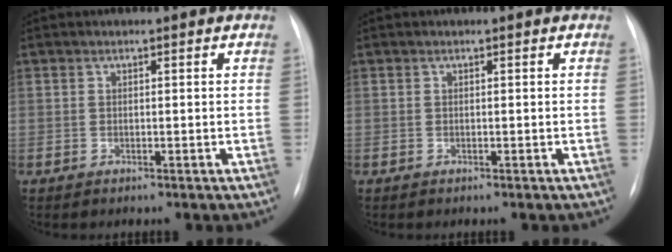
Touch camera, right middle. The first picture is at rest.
{"total": 0.0}